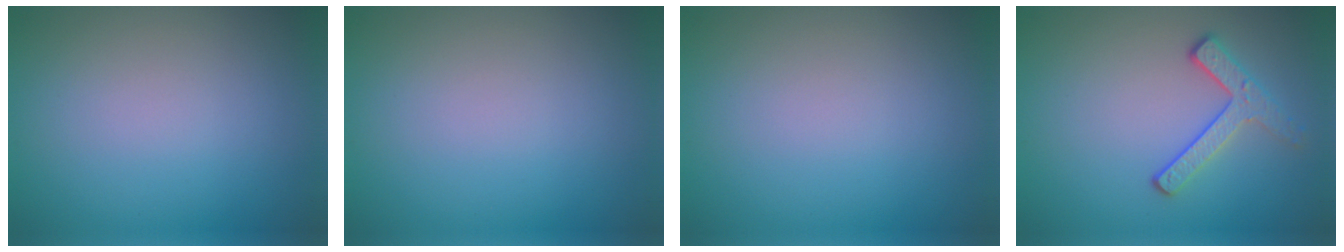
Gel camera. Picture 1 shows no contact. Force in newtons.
{"total": 0.0}
{"total": 0.0}
{"total": 2.7, "press": 2.3, "slide": 1.3}